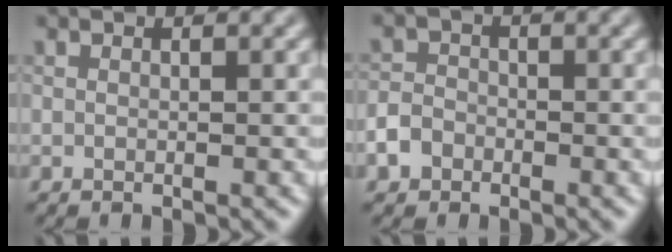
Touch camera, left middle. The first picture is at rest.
{"total": 2.4, "force": [-1.3, 1.8, 0.9], "torque": [-0.012, 0.001, -0.030]}